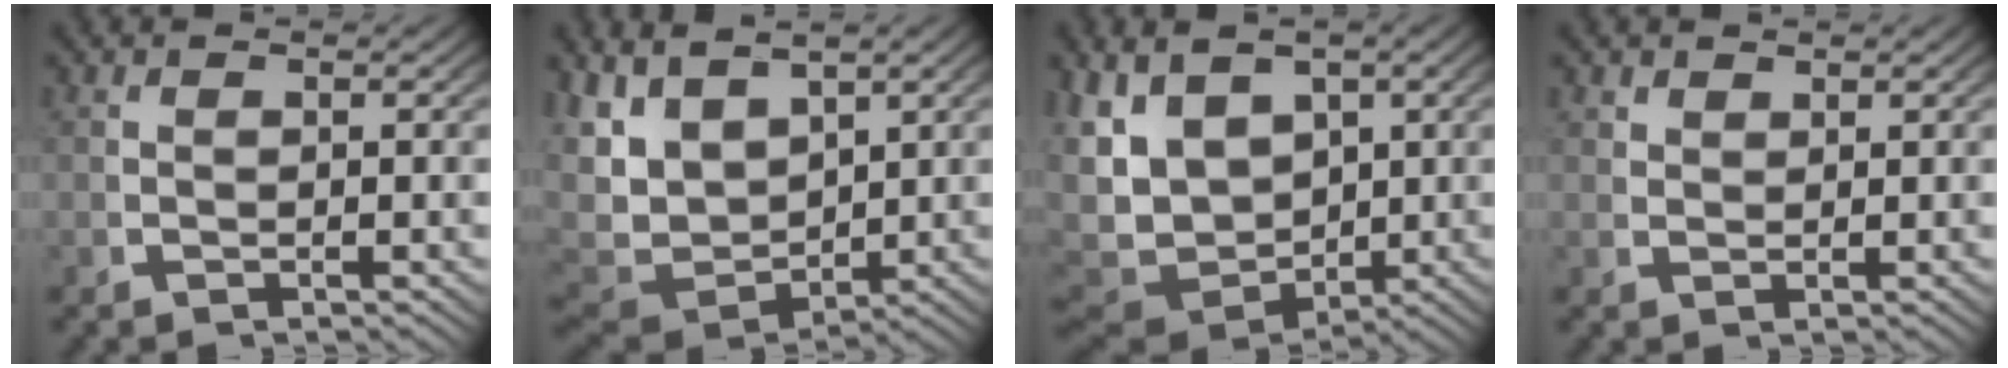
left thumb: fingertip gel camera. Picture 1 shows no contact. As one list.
[{"total": 9.2, "force": [1.5, 6.8, 6.0], "torque": [-0.149, -0.025, 0.038]}, {"total": 11.4, "force": [0.3, 8.8, 7.4], "torque": [-0.176, -0.037, 0.020]}, {"total": 1.4, "force": [1.4, 0.1, 0.1], "torque": [0.000, -0.003, 0.035]}]